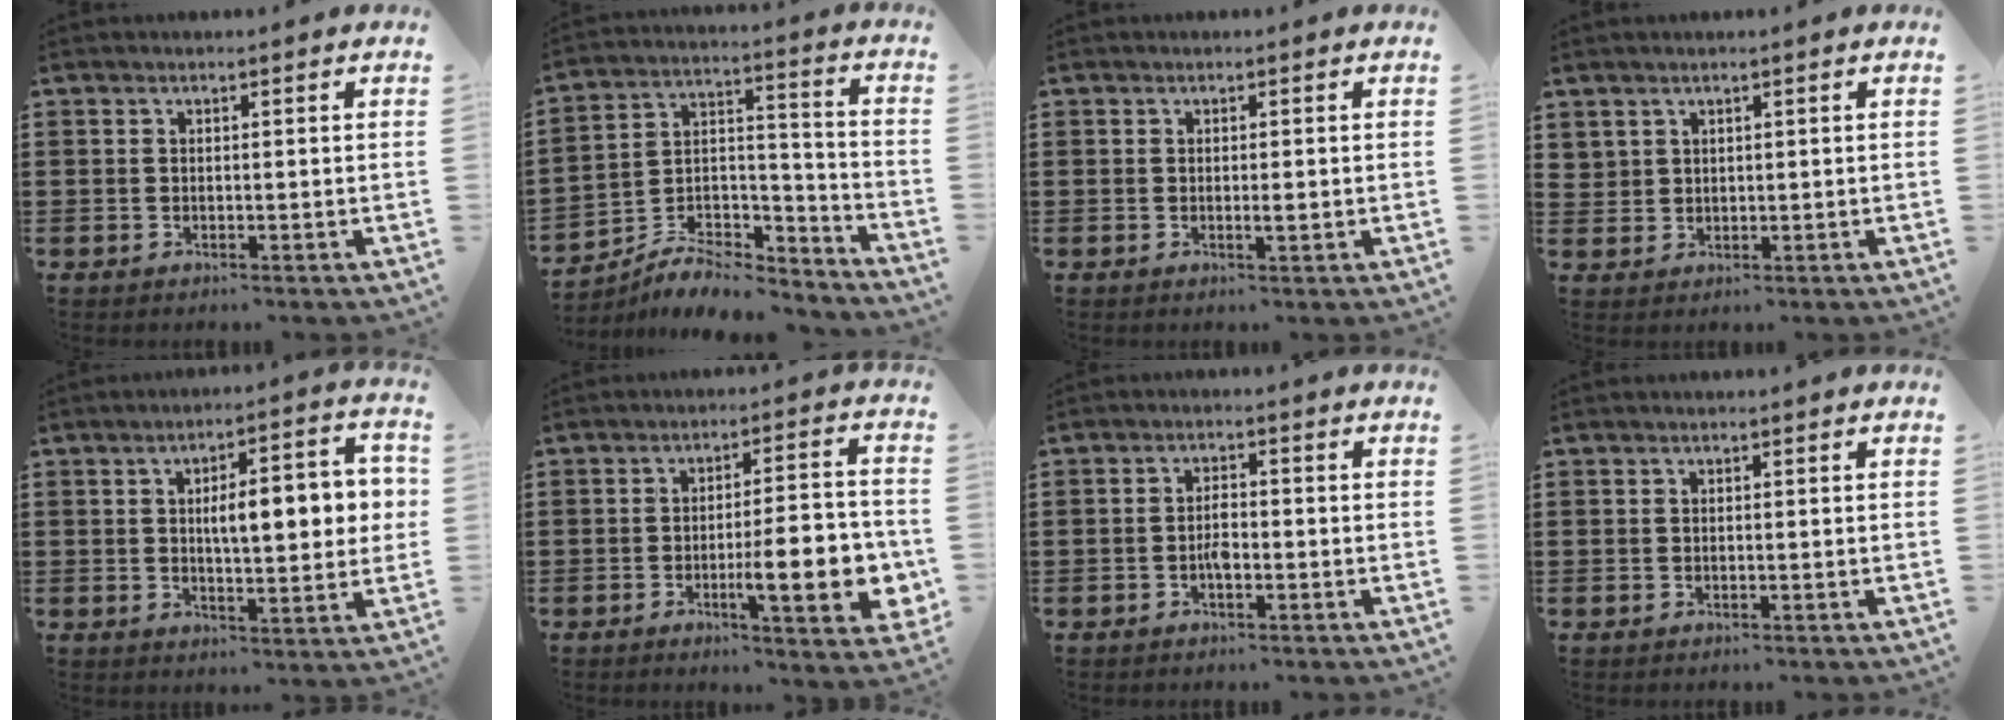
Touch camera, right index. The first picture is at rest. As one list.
[{"total": 8.1, "force": [-7.0, 3.1, 2.7], "torque": [-0.049, 0.021, -0.134]}, {"total": 1.2, "force": [-0.1, 0.3, 1.1], "torque": [-0.020, -0.002, -0.002]}, {"total": 1.9, "force": [1.5, 1.1, 0.1], "torque": [-0.008, 0.005, 0.030]}, {"total": 8.3, "force": [1.1, 2.8, 7.7], "torque": [-0.122, -0.001, 0.011]}, {"total": 11.5, "force": [-3.3, 2.7, 10.7], "torque": [-0.160, -0.007, -0.054]}, {"total": 2.5, "force": [-0.9, 0.9, 2.2], "torque": [-0.050, 0.000, -0.018]}, {"total": 0.0}]